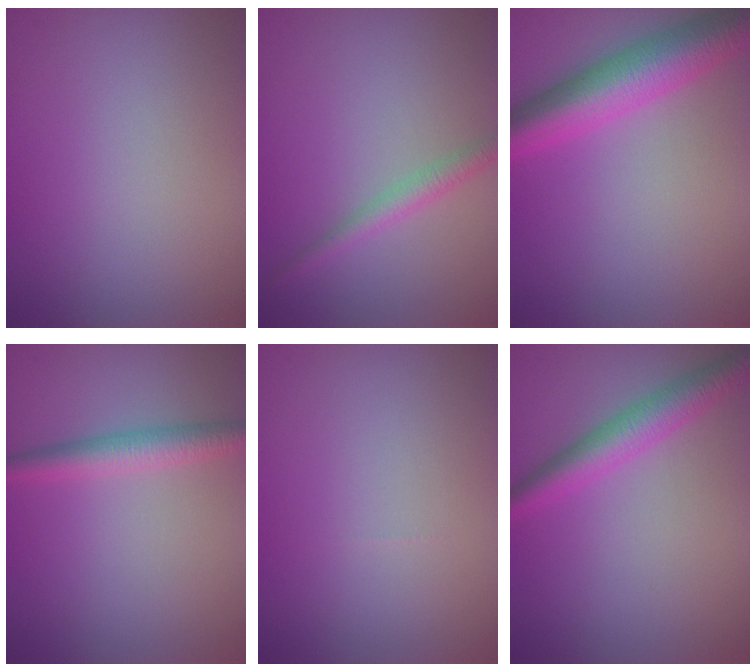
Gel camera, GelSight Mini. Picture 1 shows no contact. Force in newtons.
{"total": 1.9, "press": 1.9, "slide": 0.0}
{"total": 6.8, "press": 6.8, "slide": 0.1}
{"total": 2.8, "press": 2.8, "slide": 0.0}
{"total": 0.0}
{"total": 3.8, "press": 3.8, "slide": 0.0}